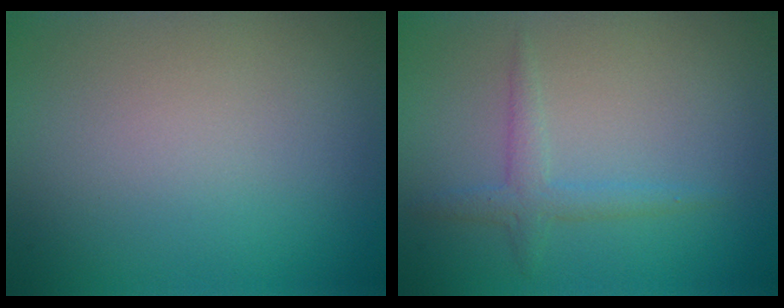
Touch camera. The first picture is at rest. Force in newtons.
{"total": 1.8, "press": 1.7, "slide": 0.1}